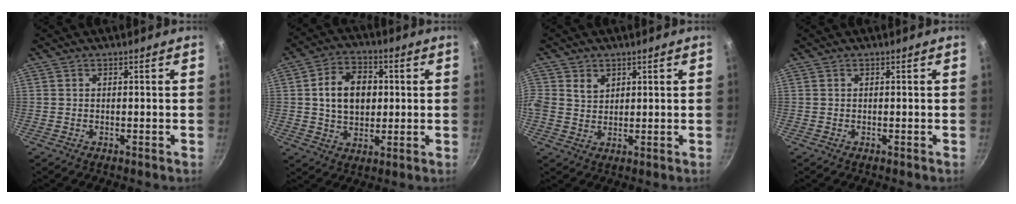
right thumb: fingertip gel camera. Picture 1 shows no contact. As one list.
[{"total": 11.4, "force": [1.3, 8.3, 7.7], "torque": [-0.105, 0.009, 0.019]}, {"total": 4.6, "force": [1.8, 3.7, 2.0], "torque": [-0.027, -0.001, 0.036]}, {"total": 0.0}]